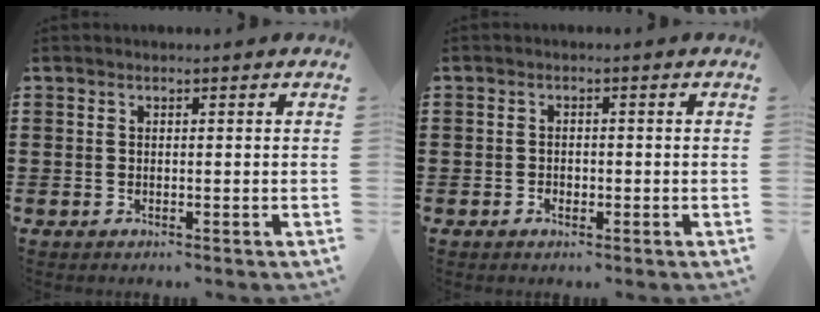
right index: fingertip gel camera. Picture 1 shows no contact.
{"total": 1.3, "force": [-0.6, 0.8, 0.9], "torque": [-0.018, 0.000, -0.012]}